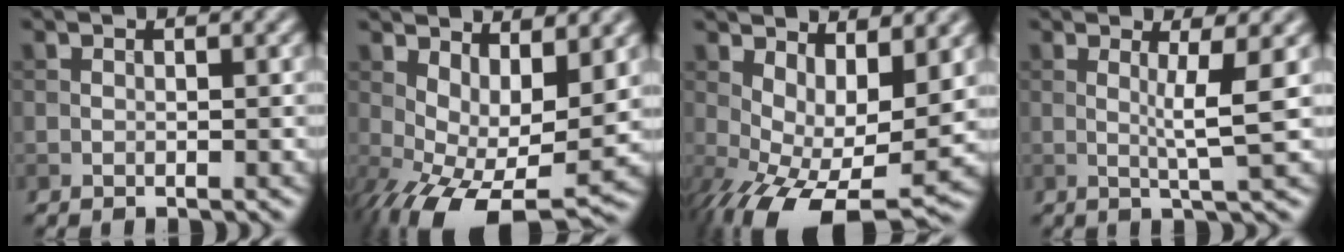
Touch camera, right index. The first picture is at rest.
{"total": 10.3, "force": [-0.8, 4.7, 9.2], "torque": [-0.152, -0.015, -0.003]}
{"total": 11.4, "force": [-1.3, 5.1, 10.1], "torque": [-0.169, -0.017, -0.006]}
{"total": 3.3, "force": [0.5, 0.3, 3.2], "torque": [-0.055, -0.006, 0.008]}